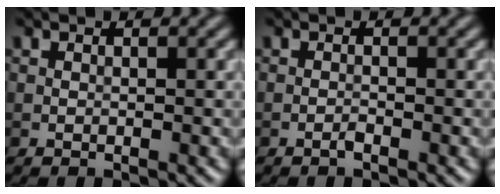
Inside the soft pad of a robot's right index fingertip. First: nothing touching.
{"total": 0.6, "force": [-0.5, 0.0, 0.3], "torque": [-0.006, 0.002, -0.011]}